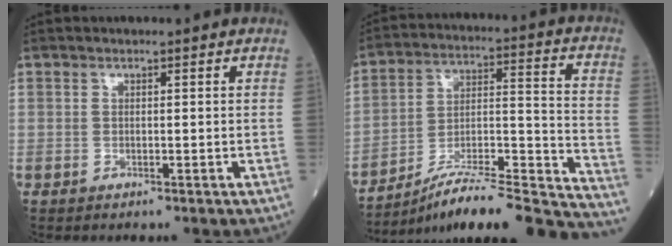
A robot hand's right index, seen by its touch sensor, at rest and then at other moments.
{"total": 26.2, "force": [-23.6, 0.9, 11.4], "torque": [-0.110, 0.004, -0.353]}